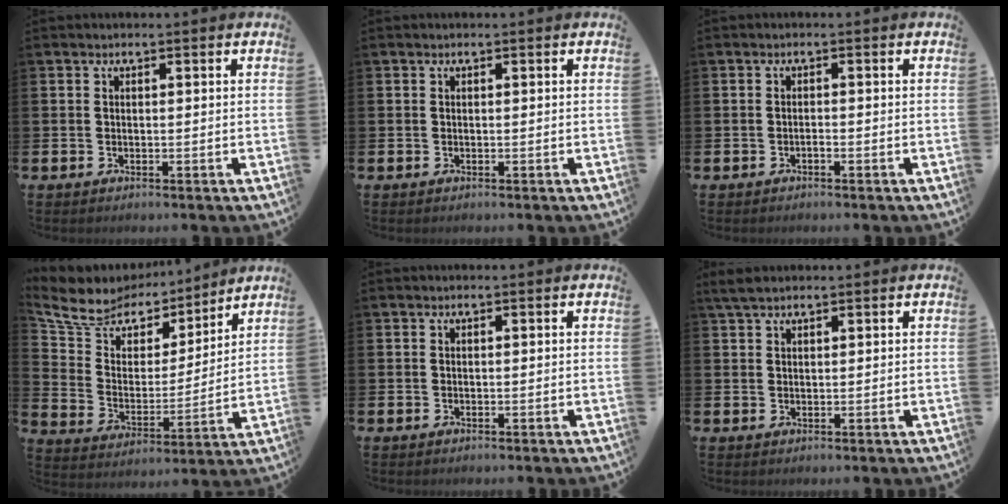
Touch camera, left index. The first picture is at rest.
{"total": 0.0}
{"total": 0.5, "force": [-0.4, 0.1, 0.3], "torque": [-0.015, 0.000, -0.006]}
{"total": 7.8, "force": [6.8, 3.7, 0.9], "torque": [-0.065, -0.051, 0.121]}
{"total": 0.0}
{"total": 2.6, "force": [2.1, 0.8, 1.2], "torque": [-0.019, 0.000, 0.037]}